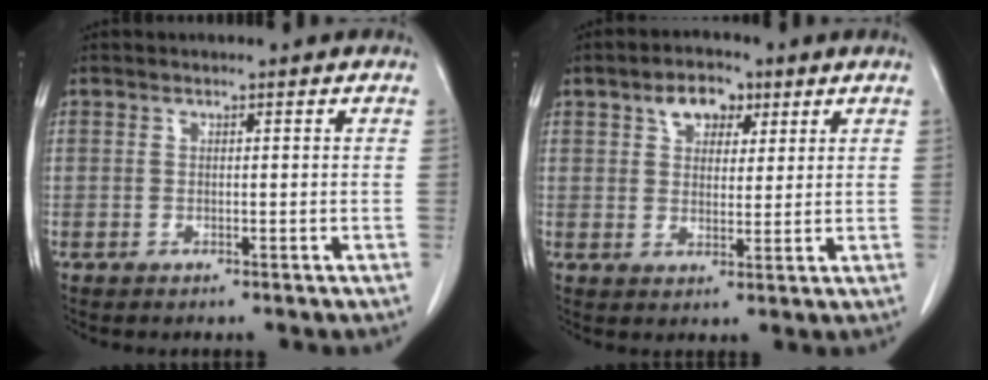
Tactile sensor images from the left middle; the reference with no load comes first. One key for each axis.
{"total": 5.5, "fx": 2.9, "fy": 3.3, "fz": 3.3, "tx": -0.051, "ty": 0.015, "tz": 0.048}